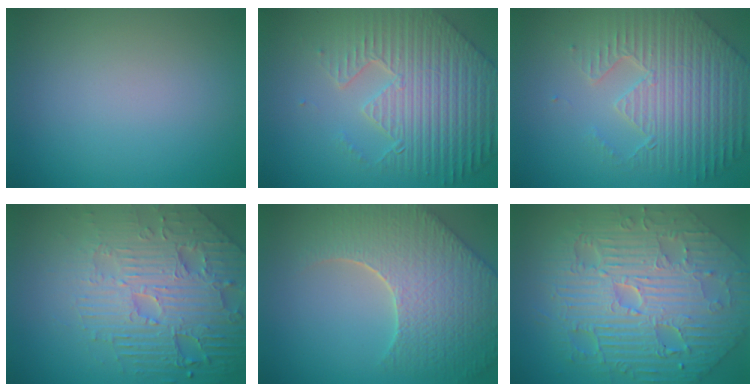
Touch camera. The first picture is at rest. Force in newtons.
{"total": 8.7, "press": 6.3, "slide": 6.0}
{"total": 7.1, "press": 5.5, "slide": 4.5}
{"total": 8.5, "press": 6.0, "slide": 6.0}
{"total": 9.1, "press": 6.4, "slide": 6.4}
{"total": 11.6, "press": 7.7, "slide": 8.7}